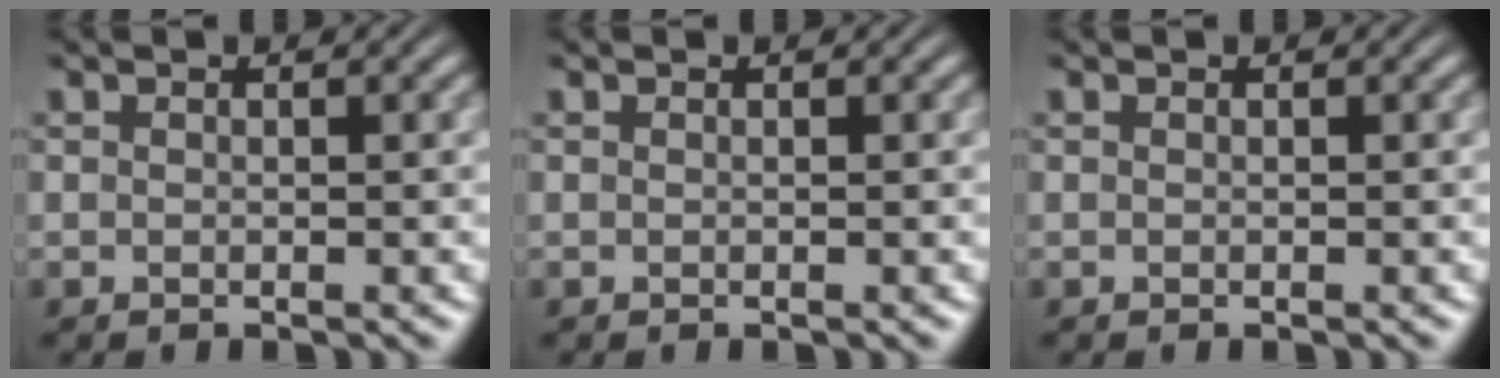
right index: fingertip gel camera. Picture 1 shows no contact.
{"total": 0.0}
{"total": 0.0}